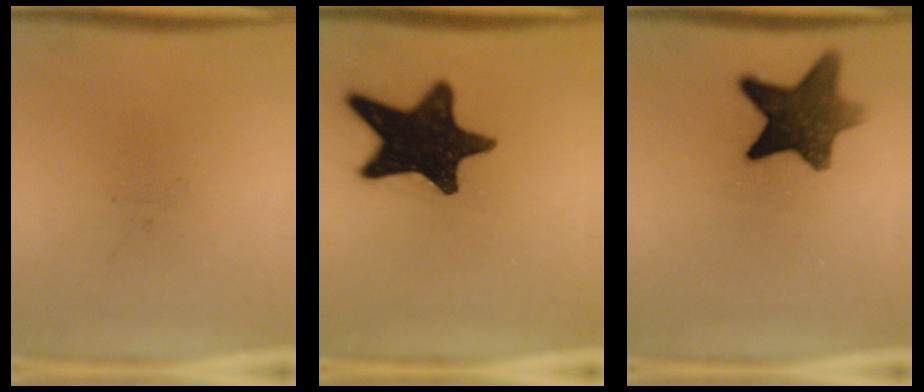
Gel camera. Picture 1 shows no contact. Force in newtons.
{"total": 17.2}
{"total": 10.7}